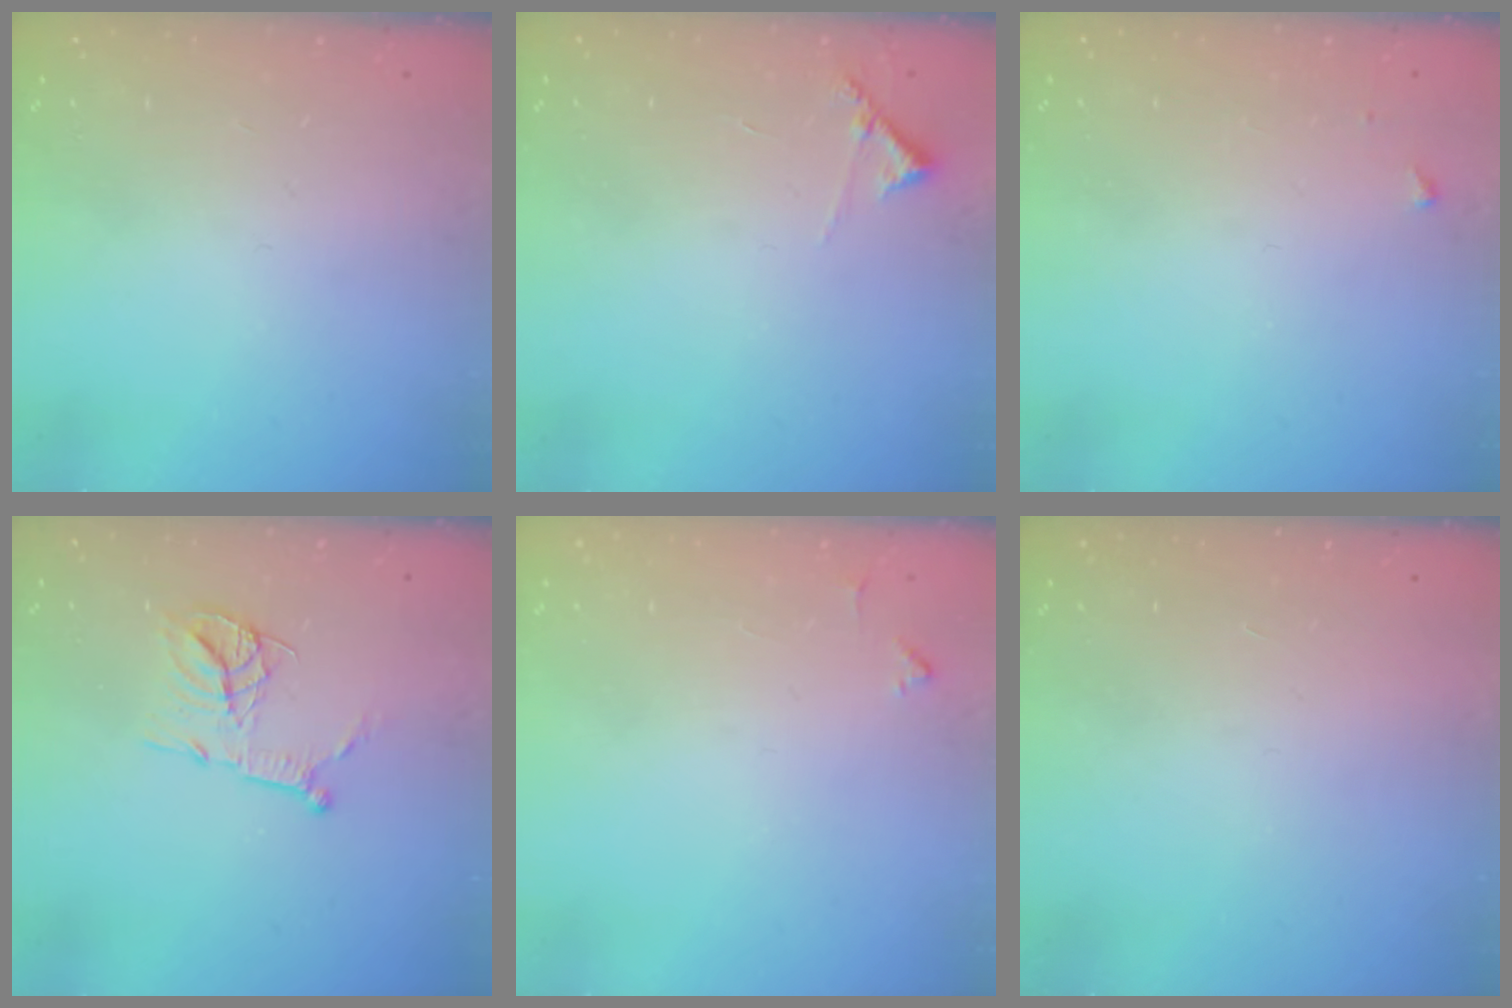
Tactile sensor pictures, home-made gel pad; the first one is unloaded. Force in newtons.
{"total": 5.7, "press": 5.7, "slide": 0.3}
{"total": 3.3, "press": 3.3, "slide": 0.4}
{"total": 13.9, "press": 13.9, "slide": 1.2}
{"total": 4.1, "press": 4.0, "slide": 0.6}
{"total": 1.5, "press": 1.5, "slide": 0.1}